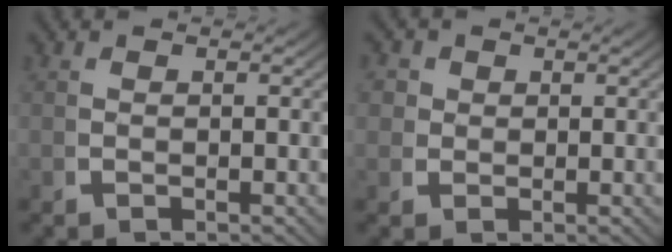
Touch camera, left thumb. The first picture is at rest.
{"total": 2.7, "force": [0.8, 2.5, 0.8], "torque": [-0.019, -0.007, 0.012]}